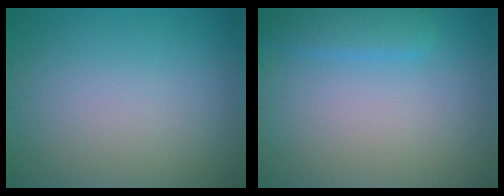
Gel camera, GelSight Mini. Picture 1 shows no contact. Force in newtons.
{"total": 2.2, "press": 2.2, "slide": 0.1}